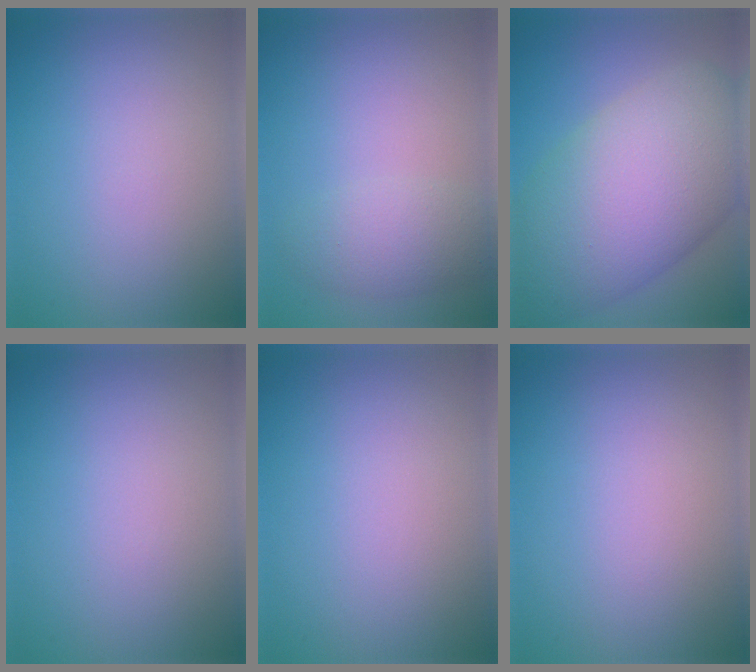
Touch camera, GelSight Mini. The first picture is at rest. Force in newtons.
{"total": 2.7, "press": 2.7, "slide": 0.2}
{"total": 14.0, "press": 14.0, "slide": 0.2}
{"total": 0.0}
{"total": 0.0}
{"total": 0.0}